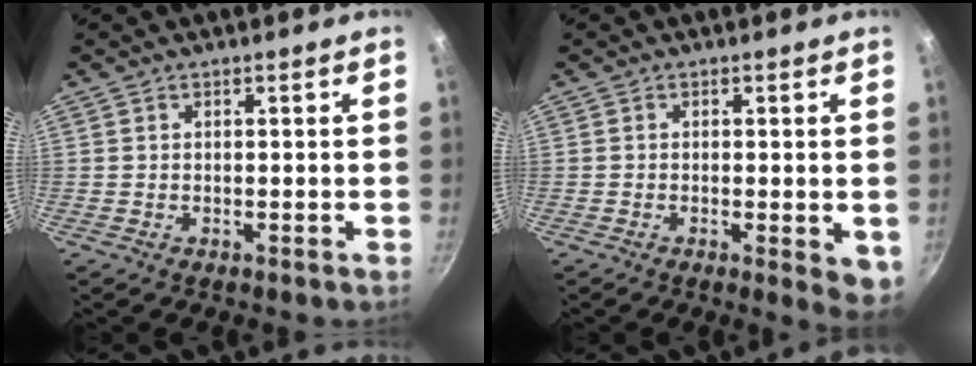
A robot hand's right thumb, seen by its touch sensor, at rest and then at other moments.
{"total": 5.0, "force": [-0.9, 1.7, 4.6], "torque": [-0.051, -0.009, -0.012]}